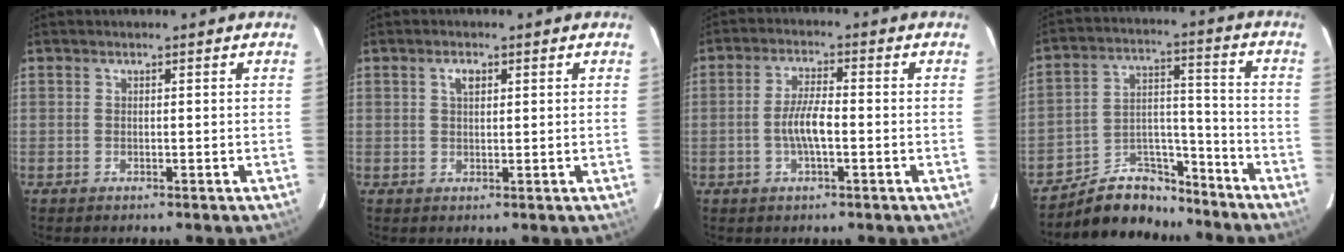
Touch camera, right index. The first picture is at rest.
{"total": 2.1, "force": [0.8, 1.1, 1.5], "torque": [-0.027, 0.006, 0.014]}
{"total": 5.5, "force": [-1.4, 1.4, 5.2], "torque": [-0.102, 0.004, -0.026]}
{"total": 12.5, "force": [-10.9, 5.5, 2.5], "torque": [-0.048, 0.055, -0.173]}